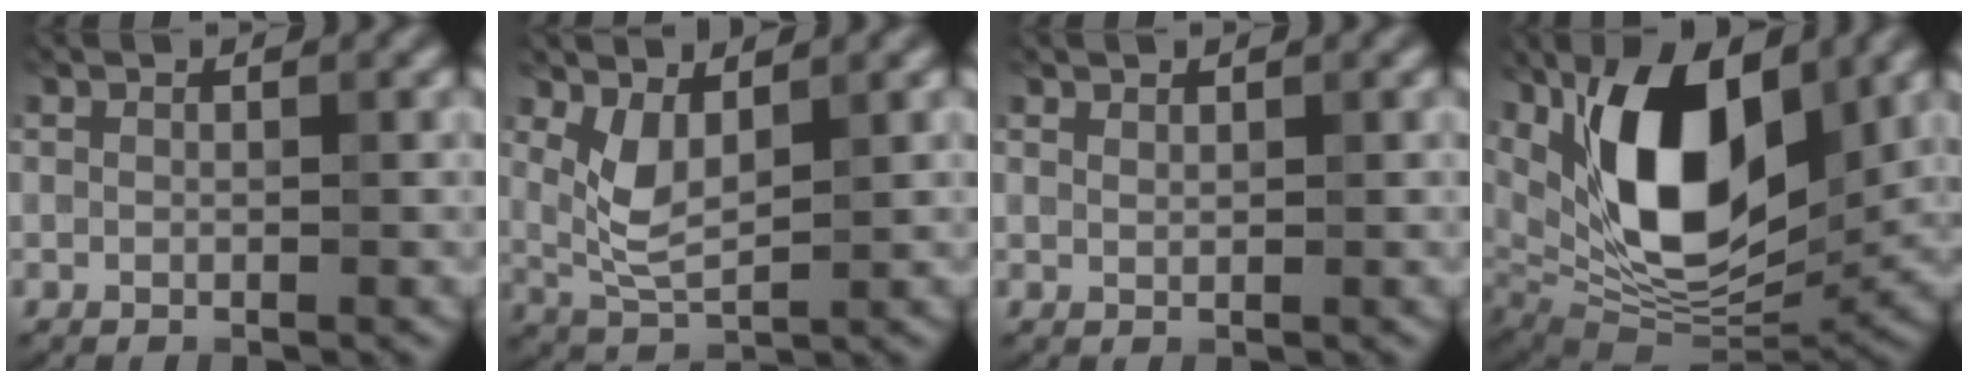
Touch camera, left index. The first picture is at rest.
{"total": 3.4, "force": [1.3, 1.5, 2.8], "torque": [-0.064, -0.008, 0.032]}
{"total": 0.6, "force": [0.6, 0.2, 0.1], "torque": [-0.001, -0.001, 0.013]}
{"total": 13.7, "force": [4.2, 6.8, 11.2], "torque": [-0.184, -0.004, 0.075]}